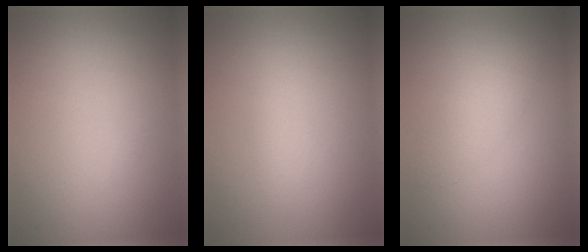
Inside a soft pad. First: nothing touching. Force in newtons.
{"total": 1.5, "press": 1.5, "slide": 0.1}
{"total": 2.2, "press": 2.2, "slide": 0.1}